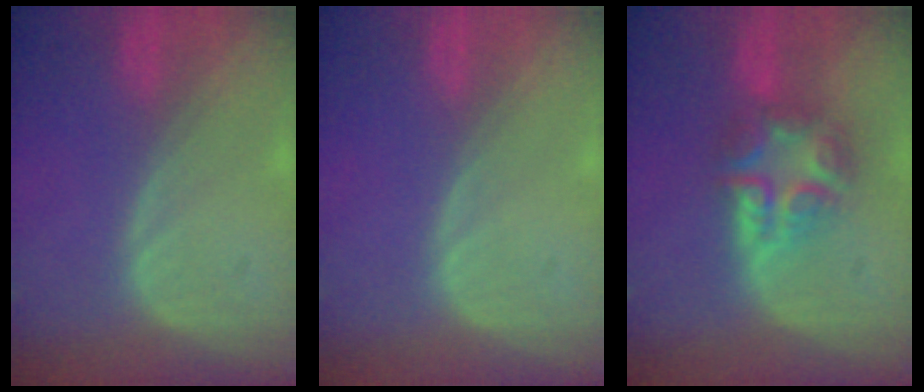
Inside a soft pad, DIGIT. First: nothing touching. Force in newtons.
{"total": 0.0}
{"total": 8.0, "press": 6.8, "slide": 4.1}